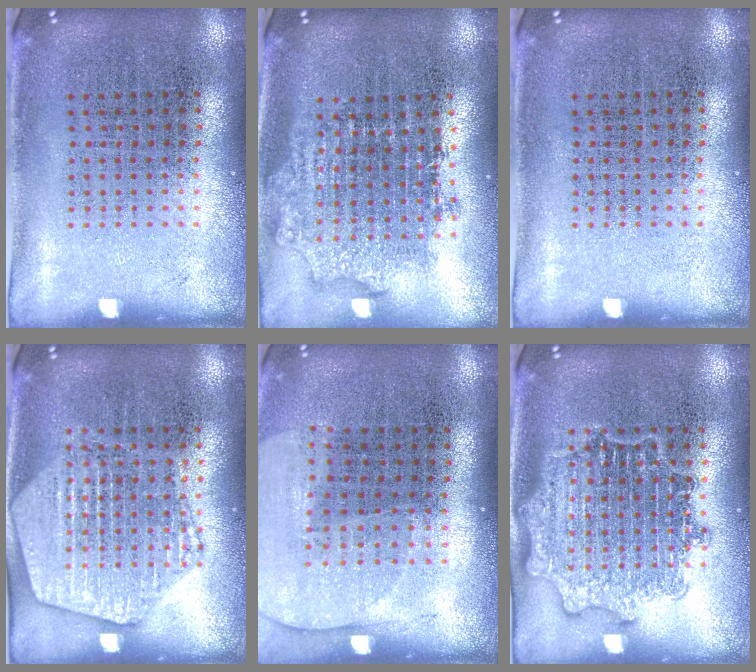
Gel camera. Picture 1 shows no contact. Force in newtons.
{"total": 1.8, "press": 1.4, "slide": 1.1}
{"total": 0.0}
{"total": 1.9, "press": 1.9, "slide": 0.2}
{"total": 1.4, "press": 1.3, "slide": 0.5}
{"total": 2.0, "press": 2.0, "slide": 0.3}